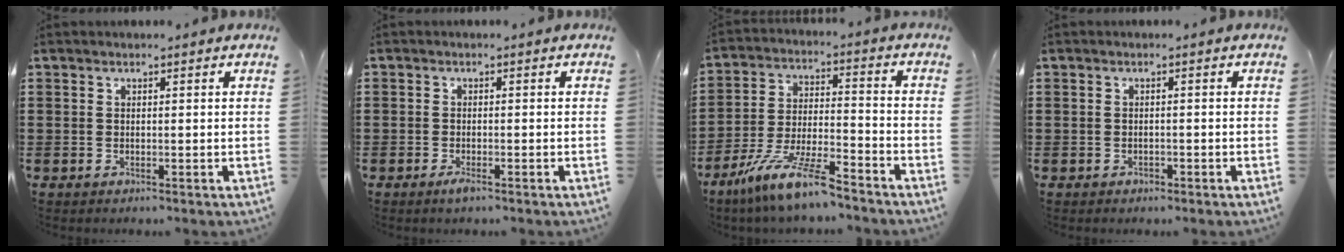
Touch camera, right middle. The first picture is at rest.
{"total": 1.5, "force": [-1.0, 0.5, 1.0], "torque": [-0.020, -0.002, -0.020]}
{"total": 10.8, "force": [-8.8, 1.1, 6.1], "torque": [-0.125, 0.012, -0.175]}
{"total": 0.8, "force": [-0.7, 0.4, 0.1], "torque": [-0.004, 0.003, -0.016]}